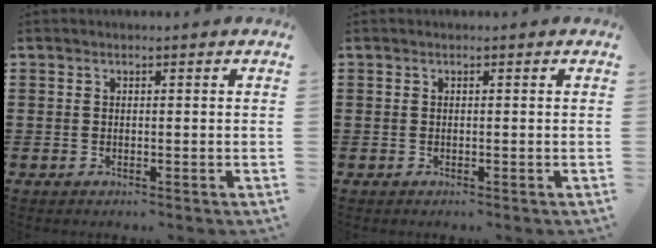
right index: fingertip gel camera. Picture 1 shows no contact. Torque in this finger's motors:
{"motor_torque": [-0.03, 0.02, 0.00, 0.00]}